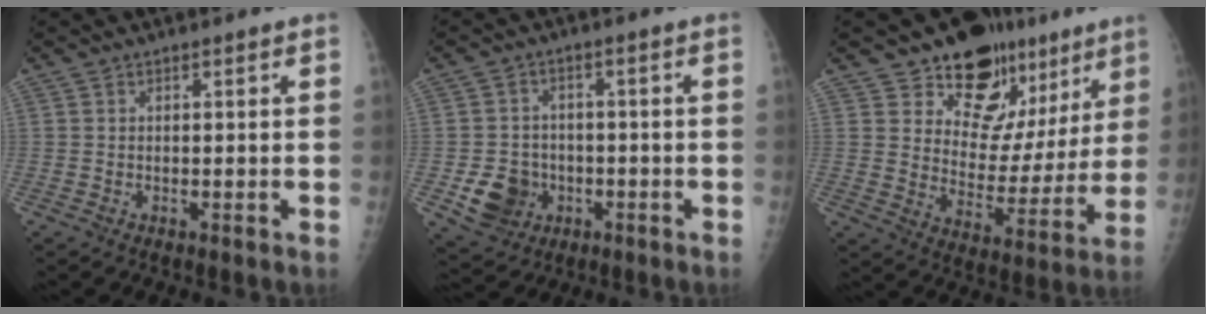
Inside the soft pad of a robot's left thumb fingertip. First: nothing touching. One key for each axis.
{"total": 8.1, "fx": -2.4, "fy": 7.1, "fz": 3.1, "tx": -0.031, "ty": 0.014, "tz": -0.032}
{"total": 18.3, "fx": 12.1, "fy": 11.0, "fz": 8.2, "tx": -0.057, "ty": -0.065, "tz": 0.176}